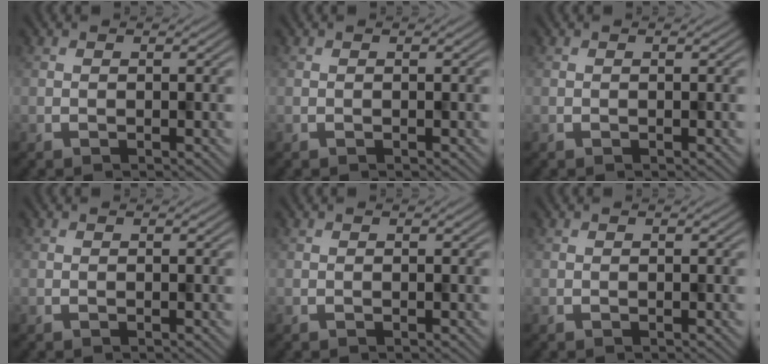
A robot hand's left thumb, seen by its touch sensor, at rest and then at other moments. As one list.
[{"total": 0.0}, {"total": 0.0}, {"total": 0.0}, {"total": 0.0}, {"total": 0.0}]